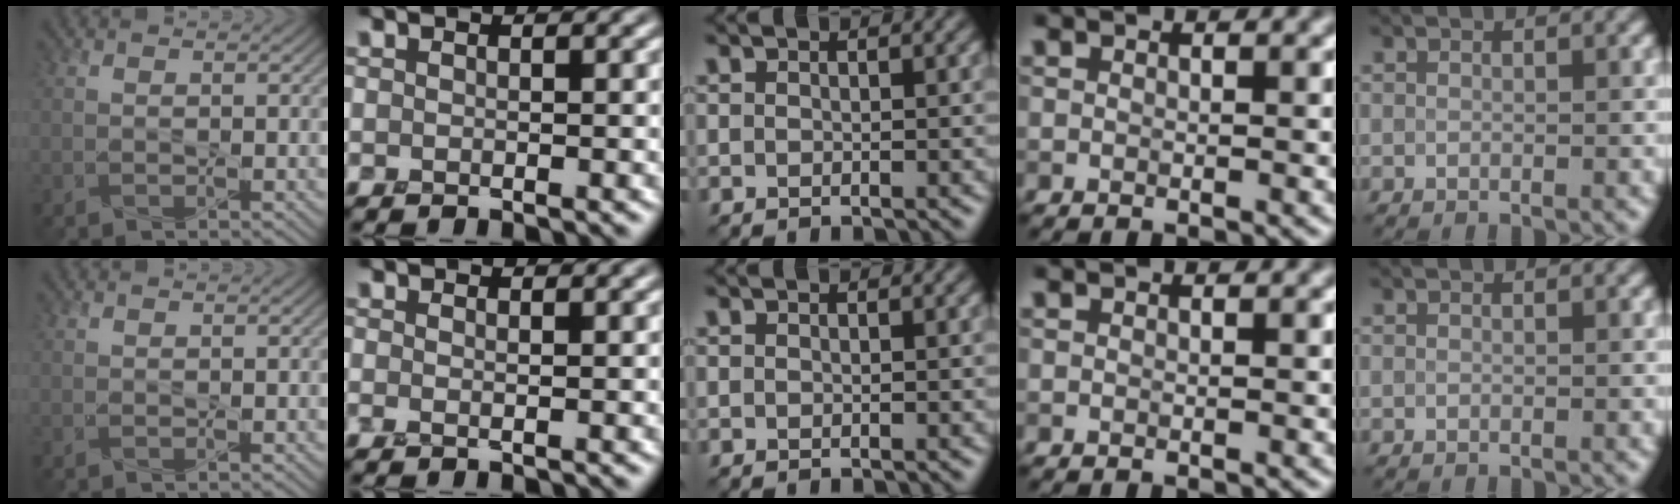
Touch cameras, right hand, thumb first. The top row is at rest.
{"index": {"total": 0.6, "force": [-0.4, 0.1, 0.4], "torque": [-0.008, -0.009, -0.005]}}